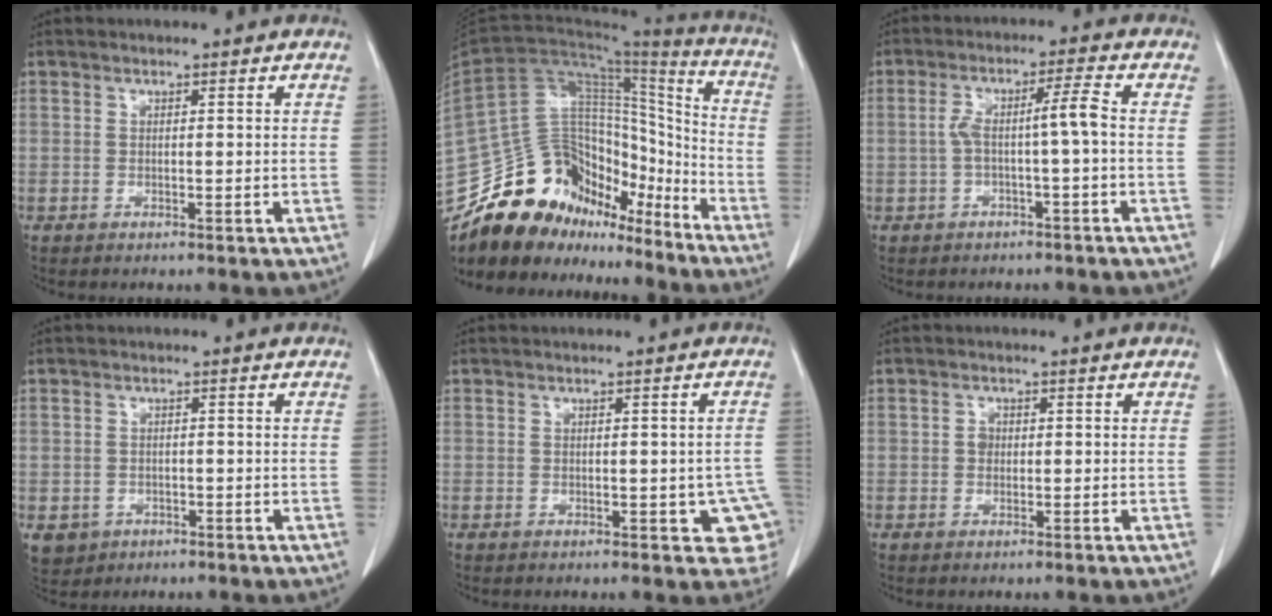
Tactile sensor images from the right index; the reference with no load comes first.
{"total": 22.2, "force": [-18.3, 9.5, 8.3], "torque": [-0.171, 0.041, -0.306]}
{"total": 5.0, "force": [-0.8, -0.3, 4.9], "torque": [-0.094, 0.025, -0.010]}
{"total": 4.0, "force": [-1.7, 3.6, 0.8], "torque": [-0.013, 0.002, -0.020]}
{"total": 6.1, "force": [-1.4, 2.6, 5.3], "torque": [-0.040, 0.008, -0.013]}
{"total": 1.3, "force": [0.0, 1.1, 0.6], "torque": [-0.011, 0.003, -0.001]}